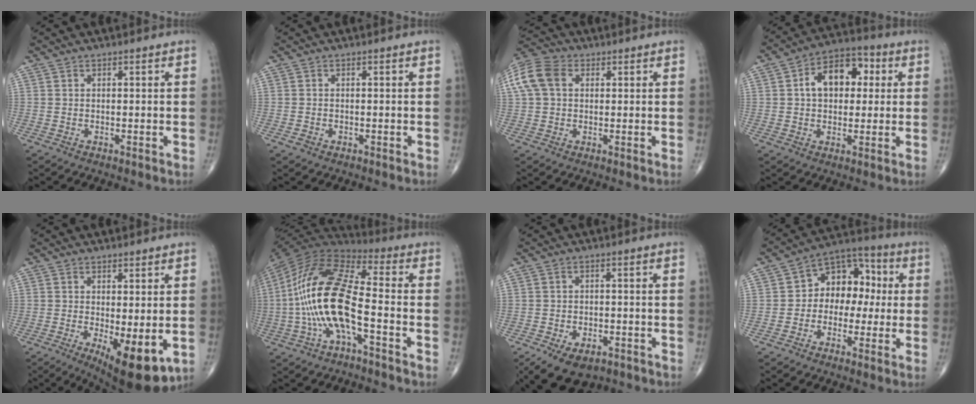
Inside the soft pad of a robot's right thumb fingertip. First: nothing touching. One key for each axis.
{"total": 0.9, "fx": -0.4, "fy": 0.7, "fz": 0.3, "tx": -0.006, "ty": 0.005, "tz": -0.007}
{"total": 10.8, "fx": 2.7, "fy": 7.9, "fz": 6.9, "tx": -0.159, "ty": 0.028, "tz": 0.046}
{"total": 11.8, "fx": 2.2, "fy": 7.9, "fz": 8.6, "tx": -0.106, "ty": 0.023, "tz": 0.026}
{"total": 11.0, "fx": -2.9, "fy": 3.9, "fz": 9.9, "tx": -0.139, "ty": -0.025, "tz": -0.032}
{"total": 18.6, "fx": -4.1, "fy": 6.4, "fz": 16.9, "tx": -0.355, "ty": 0.042, "tz": -0.079}
{"total": 9.7, "fx": -5.9, "fy": 5.6, "fz": 5.3, "tx": -0.080, "ty": 0.017, "tz": -0.086}
{"total": 11.3, "fx": 0.0, "fy": 8.4, "fz": 7.6, "tx": -0.065, "ty": 0.040, "tz": -0.018}